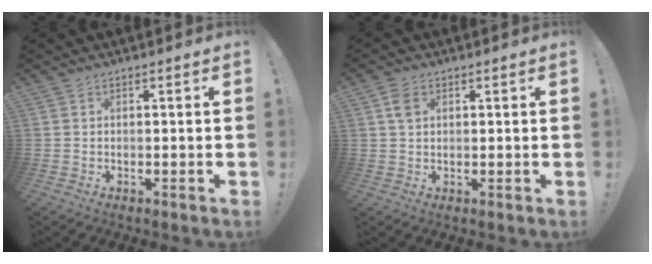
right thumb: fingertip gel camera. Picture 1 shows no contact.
{"total": 4.1, "force": [1.3, 2.7, 2.8], "torque": [-0.046, 0.002, 0.025]}